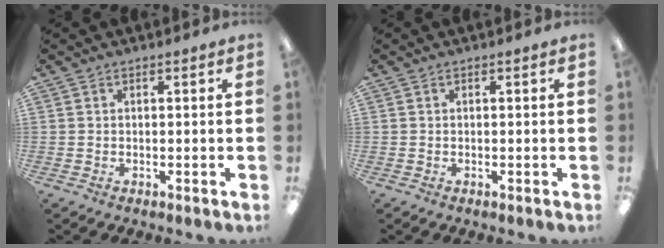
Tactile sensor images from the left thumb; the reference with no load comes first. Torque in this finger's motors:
{"motor_torque": [0.00, 0.00, 0.02, 0.02, 0.00]}